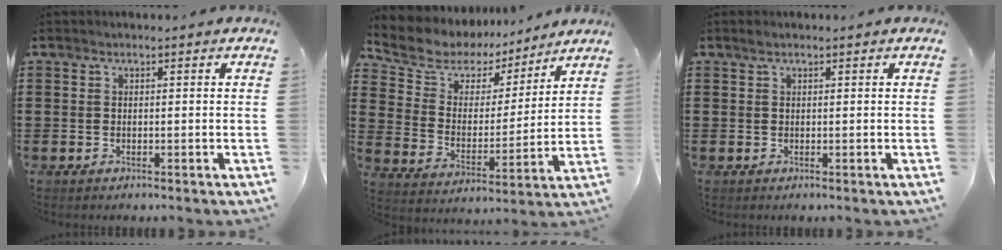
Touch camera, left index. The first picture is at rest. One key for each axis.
{"total": 7.0, "fx": 5.8, "fy": 3.8, "fz": 0.9, "tx": -0.062, "ty": -0.035, "tz": 0.102}
{"total": 0.6, "fx": 0.5, "fy": 0.1, "fz": 0.3, "tx": -0.007, "ty": 0.002, "tz": 0.009}